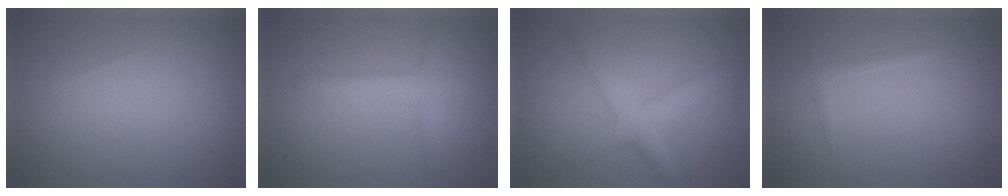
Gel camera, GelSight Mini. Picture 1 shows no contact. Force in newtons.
{"total": 2.4, "press": 2.4, "slide": 0.0}
{"total": 3.1, "press": 3.1, "slide": 0.1}
{"total": 0.7, "press": 0.7, "slide": 0.1}